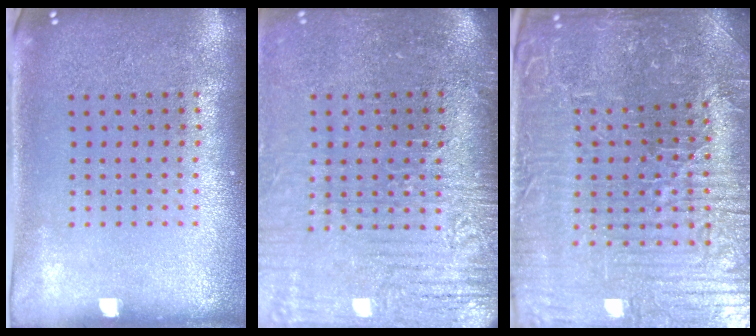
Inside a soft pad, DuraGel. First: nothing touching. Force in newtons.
{"total": 4.0, "press": 3.5, "slide": 2.0}
{"total": 5.9, "press": 5.6, "slide": 1.8}